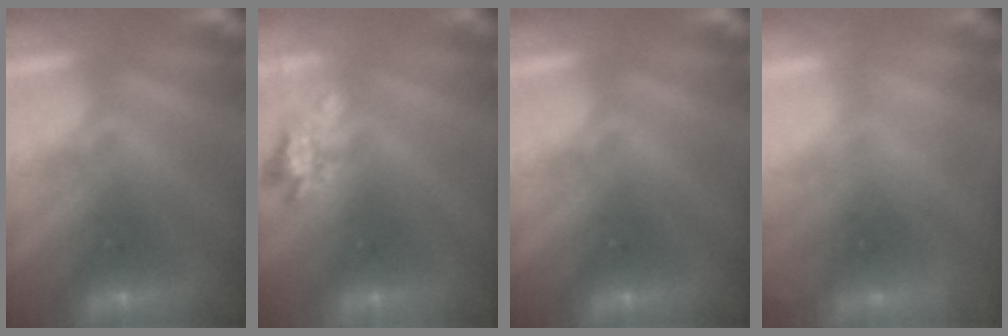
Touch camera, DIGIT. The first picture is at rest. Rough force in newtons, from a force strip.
{"total": 2.4}
{"total": 0.0}
{"total": 2.1}